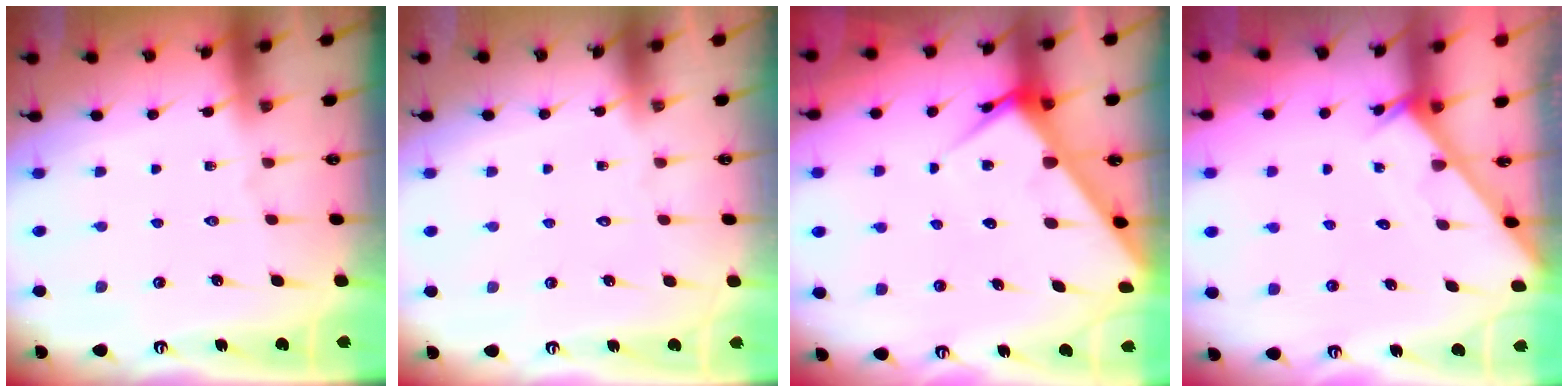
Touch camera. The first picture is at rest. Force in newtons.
{"total": 1.8, "press": 1.7, "slide": 0.1}
{"total": 5.4, "press": 5.4, "slide": 0.5}
{"total": 2.0, "press": 2.0, "slide": 0.1}